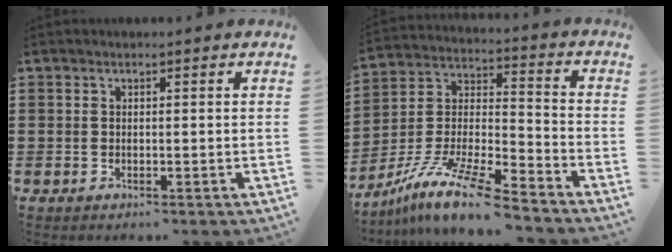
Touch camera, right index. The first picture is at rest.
{"total": 12.1, "force": [-9.9, 1.3, 6.9], "torque": [-0.139, 0.015, -0.196]}